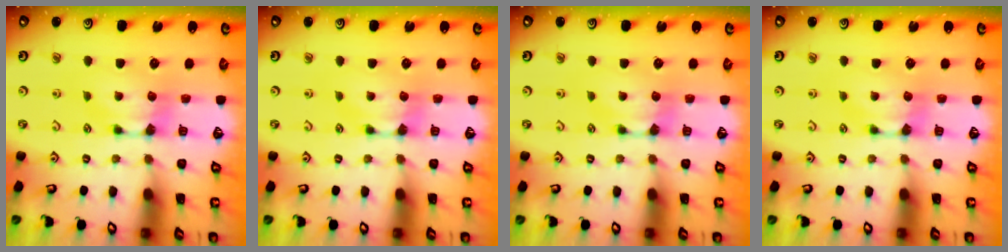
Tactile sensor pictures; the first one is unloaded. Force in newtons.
{"total": 0.0}
{"total": 0.0}
{"total": 0.0}